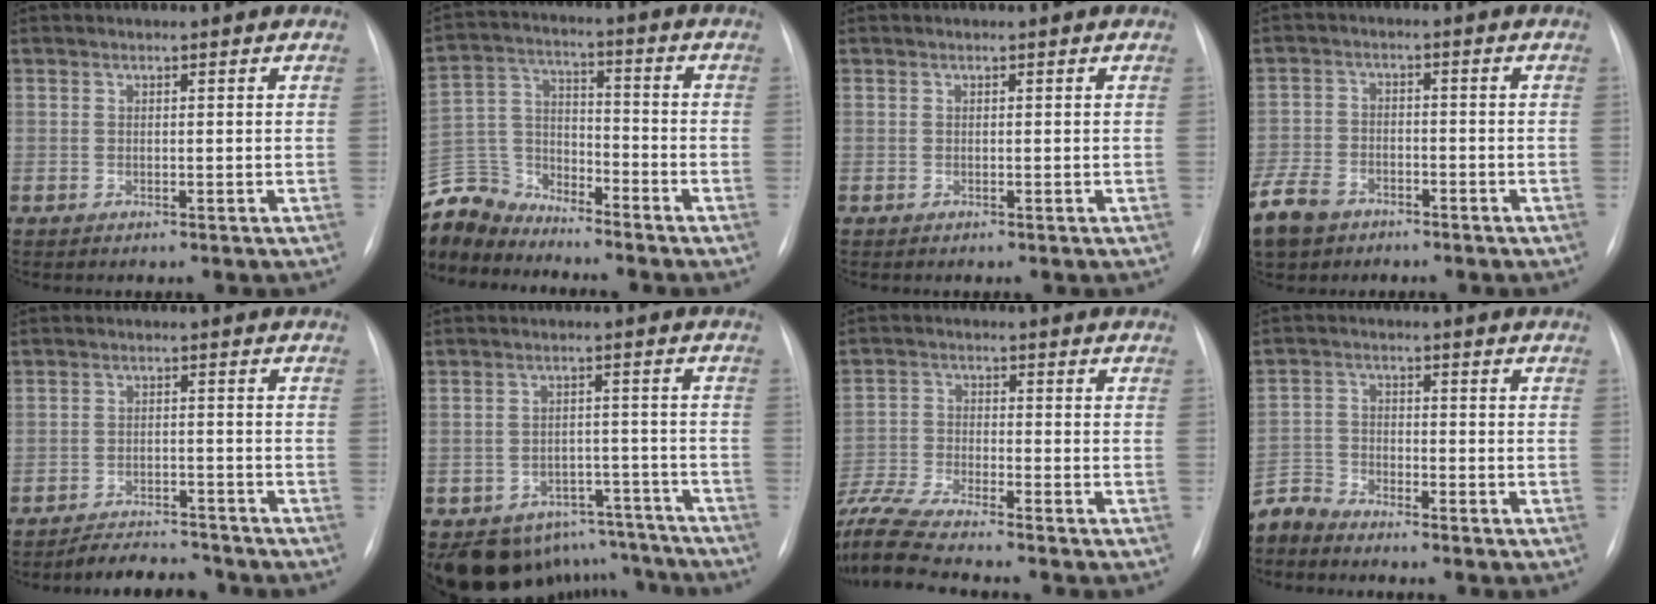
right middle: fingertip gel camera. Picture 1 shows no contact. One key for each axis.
{"total": 11.6, "fx": -11.1, "fy": 3.2, "fz": 0.7, "tx": -0.027, "ty": 0.023, "tz": -0.218}
{"total": 0.0}
{"total": 7.8, "fx": -5.2, "fy": 4.9, "fz": 3.3, "tx": -0.086, "ty": -0.001, "tz": -0.090}
{"total": 6.1, "fx": -5.9, "fy": 1.4, "fz": 0.8, "tx": -0.011, "ty": 0.000, "tz": -0.088}
{"total": 13.0, "fx": -11.0, "fy": 6.7, "fz": 1.4, "tx": -0.010, "ty": 0.041, "tz": -0.131}
{"total": 12.8, "fx": -11.5, "fy": 0.1, "fz": 5.5, "tx": -0.127, "ty": -0.010, "tz": -0.211}
{"total": 4.4, "fx": -4.3, "fy": 0.9, "fz": -0.1, "tx": 0.000, "ty": -0.010, "tz": -0.084}